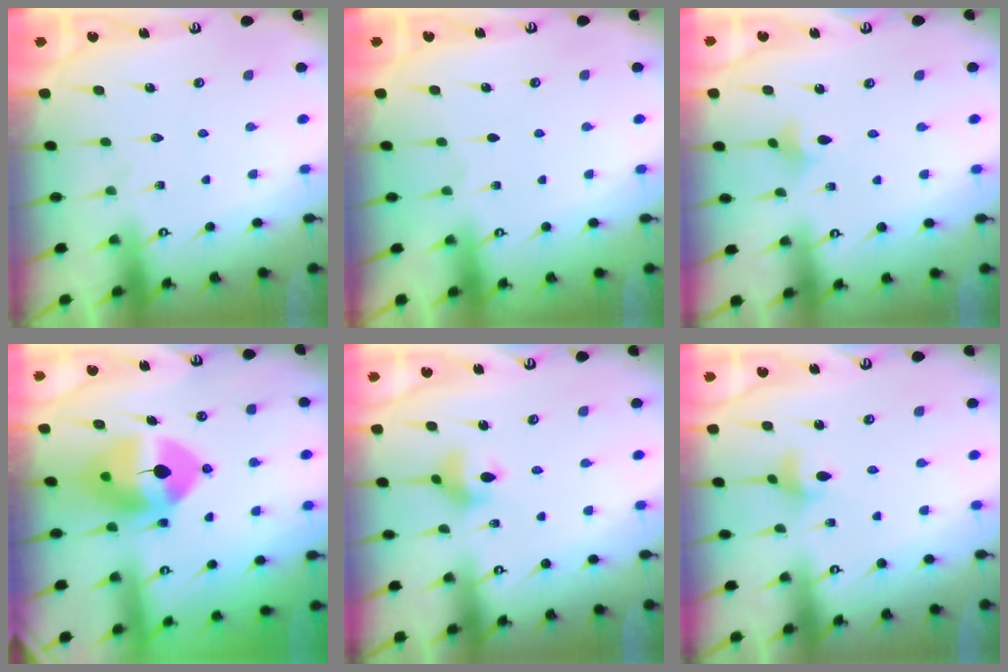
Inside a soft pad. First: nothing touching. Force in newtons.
{"total": 0.0}
{"total": 2.1, "press": 2.1, "slide": 0.5}
{"total": 12.6, "press": 12.4, "slide": 2.3}
{"total": 7.1, "press": 6.6, "slide": 2.5}
{"total": 2.8, "press": 2.8, "slide": 0.3}